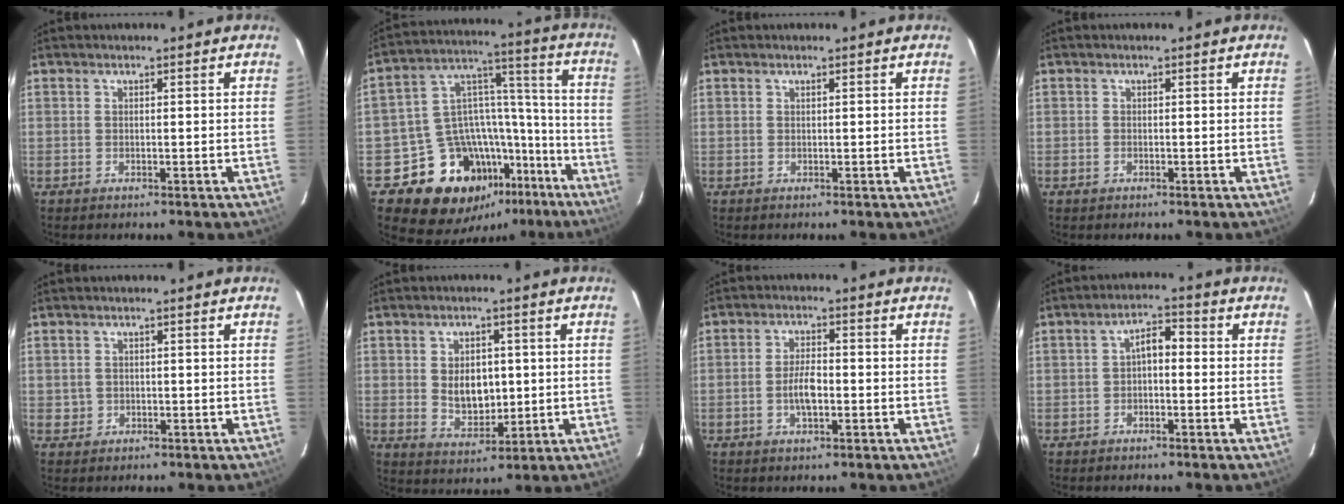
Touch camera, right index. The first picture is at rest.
{"total": 19.8, "force": [-12.5, 13.1, 8.0], "torque": [-0.142, 0.074, -0.167]}
{"total": 0.0}
{"total": 0.8, "force": [-0.5, 0.5, 0.2], "torque": [-0.003, 0.000, -0.009]}
{"total": 1.5, "force": [-0.2, 1.4, 0.0], "torque": [0.004, 0.002, 0.001]}
{"total": 7.3, "force": [0.6, 5.0, 5.3], "torque": [-0.089, 0.001, 0.023]}
{"total": 4.6, "force": [-1.2, 1.9, 4.0], "torque": [-0.077, 0.005, -0.020]}
{"total": 3.6, "force": [-0.6, 1.9, 3.0], "torque": [-0.051, 0.016, -0.009]}